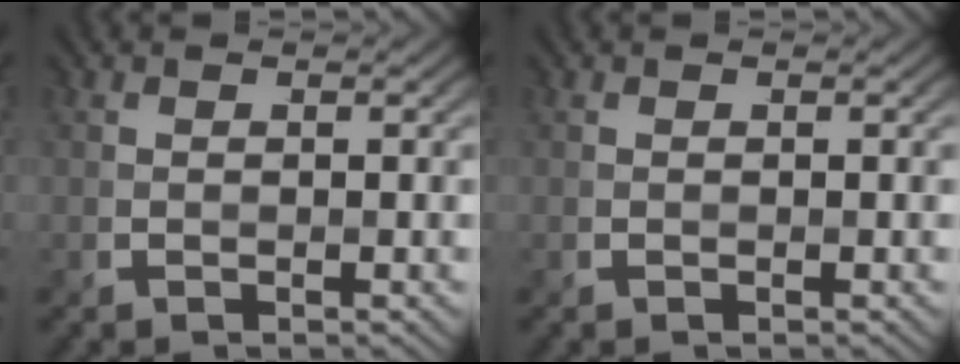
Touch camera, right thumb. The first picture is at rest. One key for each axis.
{"total": 0.0}